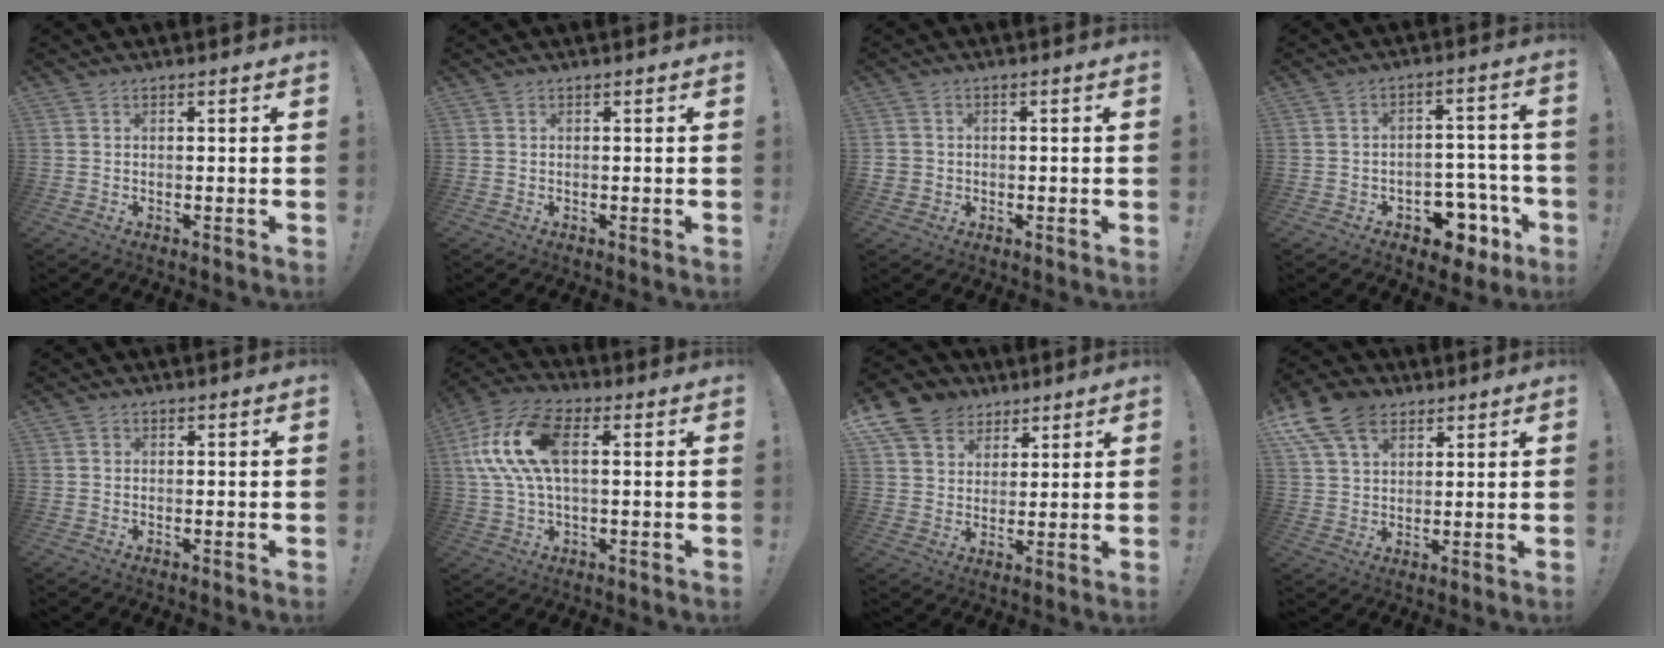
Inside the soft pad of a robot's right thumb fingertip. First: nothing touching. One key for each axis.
{"total": 0.0}
{"total": 2.1, "fx": -0.2, "fy": 2.0, "fz": 0.6, "tx": -0.009, "ty": 0.005, "tz": -0.001}
{"total": 9.6, "fx": -5.6, "fy": 6.0, "fz": 4.9, "tx": -0.038, "ty": 0.052, "tz": -0.087}
{"total": 0.9, "fx": -0.1, "fy": 0.8, "fz": 0.2, "tx": 0.004, "ty": 0.001, "tz": -0.004}
{"total": 16.7, "fx": 2.9, "fy": 8.9, "fz": 13.8, "tx": -0.273, "ty": 0.006, "tz": 0.051}
{"total": 10.8, "fx": 5.9, "fy": 8.5, "fz": 2.9, "tx": -0.045, "ty": -0.041, "tz": 0.120}
{"total": 13.5, "fx": 7.1, "fy": 9.1, "fz": 7.0, "tx": -0.123, "ty": -0.031, "tz": 0.139}